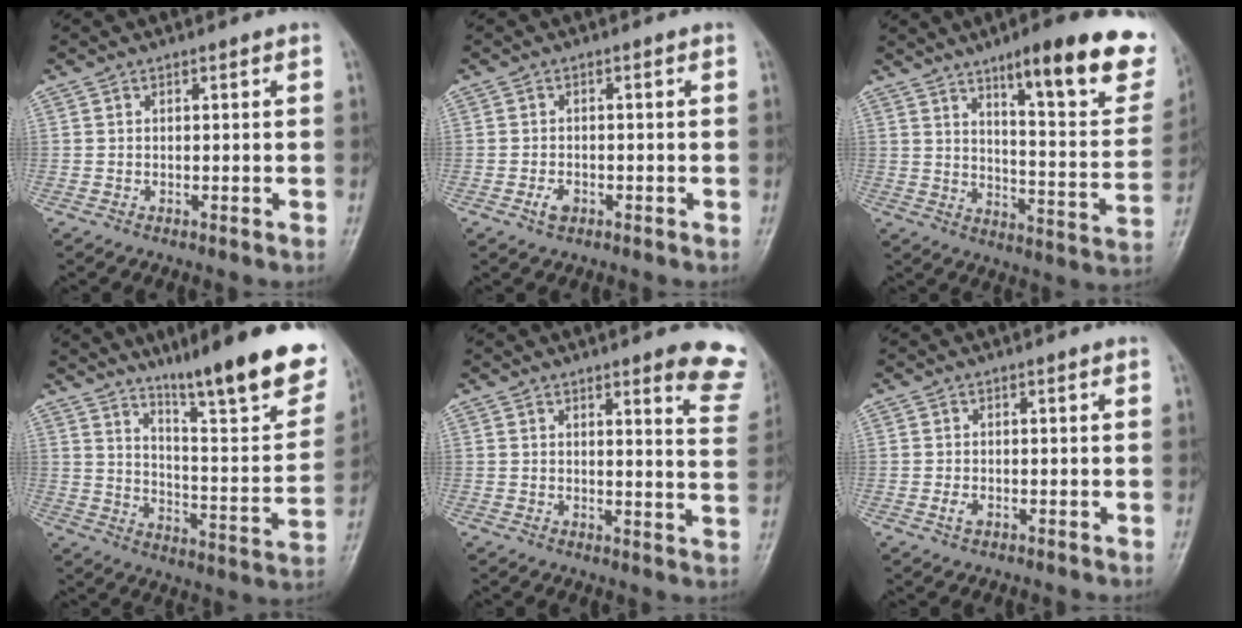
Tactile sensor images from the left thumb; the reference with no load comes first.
{"total": 2.2, "force": [-1.1, 1.3, 1.3], "torque": [-0.025, 0.004, -0.018]}
{"total": 22.4, "force": [13.3, 5.2, 17.2], "torque": [-0.197, -0.057, 0.190]}
{"total": 23.0, "force": [15.7, 3.7, 16.4], "torque": [-0.211, -0.078, 0.239]}
{"total": 10.5, "force": [7.7, 2.4, 6.7], "torque": [-0.045, -0.040, 0.067]}
{"total": 1.4, "force": [-0.5, 0.8, 1.0], "torque": [-0.022, 0.002, -0.010]}